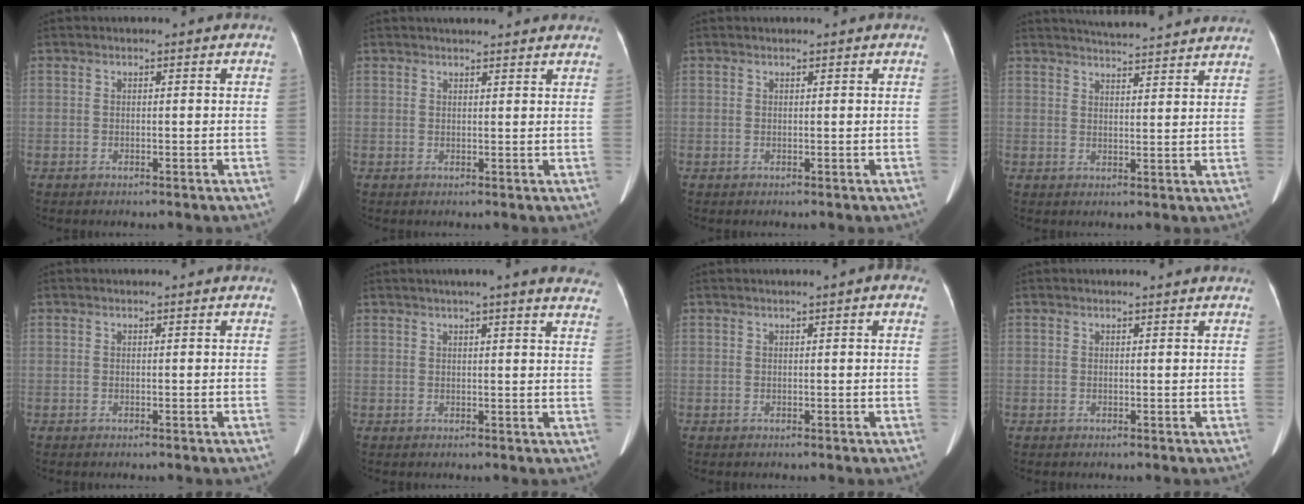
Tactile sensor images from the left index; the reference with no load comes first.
{"total": 9.5, "force": [8.7, 1.6, 3.6], "torque": [-0.039, 0.021, 0.093]}
{"total": 0.8, "force": [0.7, 0.1, 0.3], "torque": [-0.005, 0.015, 0.014]}
{"total": 14.7, "force": [13.9, 0.9, 4.7], "torque": [-0.069, 0.012, 0.172]}
{"total": 0.0}
{"total": 14.0, "force": [12.1, 1.0, 7.0], "torque": [-0.080, 0.001, 0.127]}
{"total": 2.2, "force": [1.1, 0.2, 1.9], "torque": [-0.026, 0.011, 0.013]}
{"total": 2.6, "force": [2.5, 0.2, 0.8], "torque": [-0.015, 0.010, 0.024]}